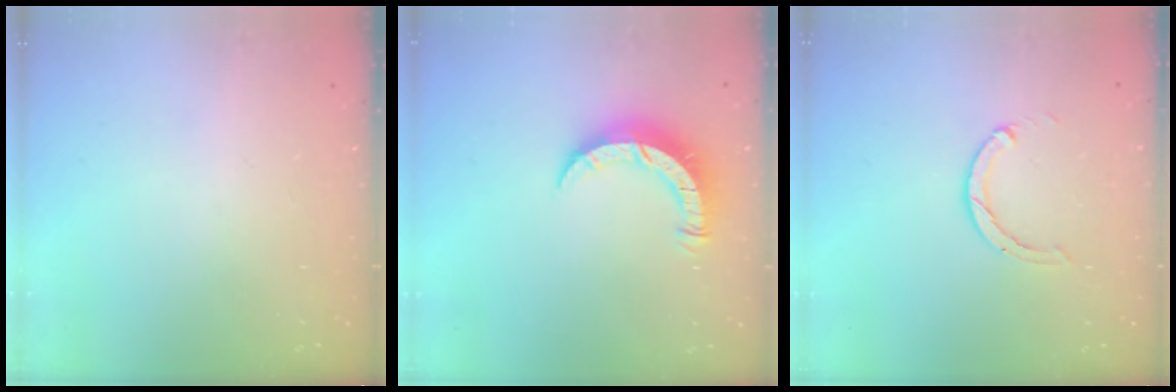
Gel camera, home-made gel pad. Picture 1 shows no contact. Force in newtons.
{"total": 8.2, "press": 8.2, "slide": 1.0}
{"total": 2.0, "press": 2.0, "slide": 0.3}